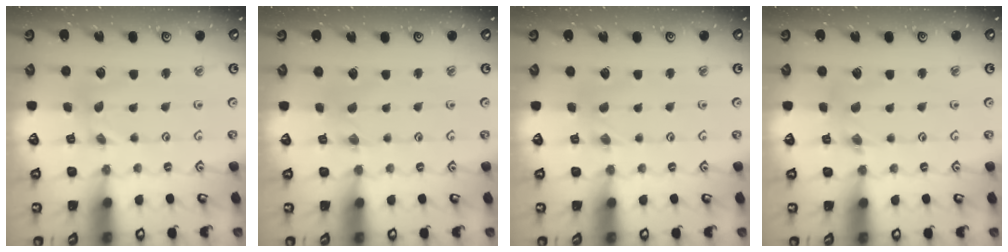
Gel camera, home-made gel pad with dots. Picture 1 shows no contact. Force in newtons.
{"total": 0.8, "press": 0.8, "slide": 0.1}
{"total": 0.0}
{"total": 1.8, "press": 1.8, "slide": 0.2}